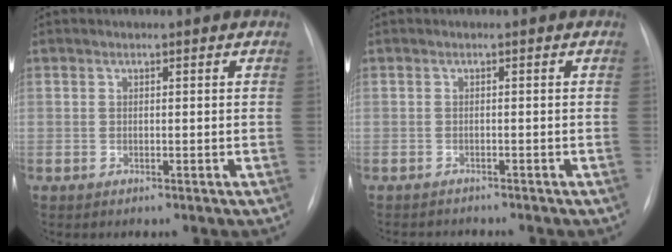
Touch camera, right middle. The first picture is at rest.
{"total": 2.9, "force": [-2.8, 0.4, 0.2], "torque": [0.002, -0.008, -0.040]}